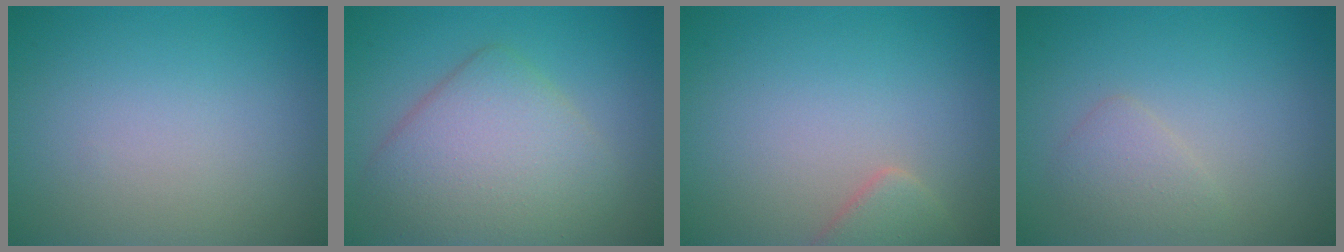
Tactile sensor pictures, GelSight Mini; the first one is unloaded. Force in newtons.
{"total": 6.2, "press": 6.1, "slide": 0.5}
{"total": 2.1, "press": 2.1, "slide": 0.2}
{"total": 1.7, "press": 1.7, "slide": 0.1}